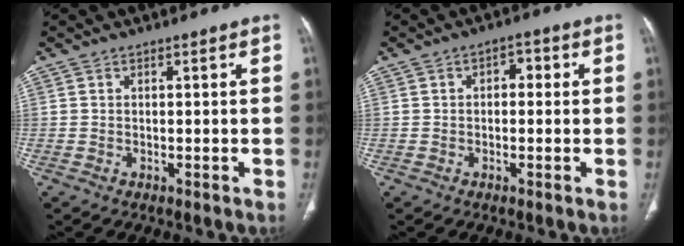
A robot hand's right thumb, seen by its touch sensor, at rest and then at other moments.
{"total": 2.8, "force": [0.4, 1.8, 2.1], "torque": [-0.017, 0.010, -0.001]}